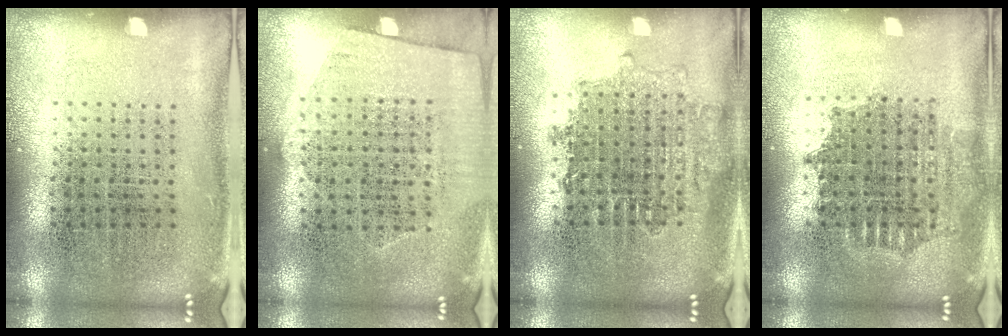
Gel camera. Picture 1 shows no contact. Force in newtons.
{"total": 1.2, "press": 1.0, "slide": 0.7}
{"total": 1.6, "press": 1.3, "slide": 0.8}
{"total": 1.6, "press": 1.3, "slide": 0.8}